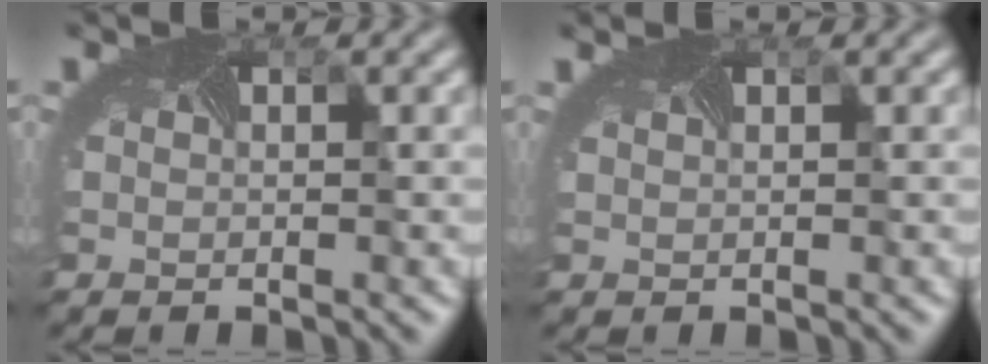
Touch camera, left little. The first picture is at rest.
{"total": 1.0, "force": [0.8, 0.2, 0.5], "torque": [-0.006, 0.001, 0.001]}